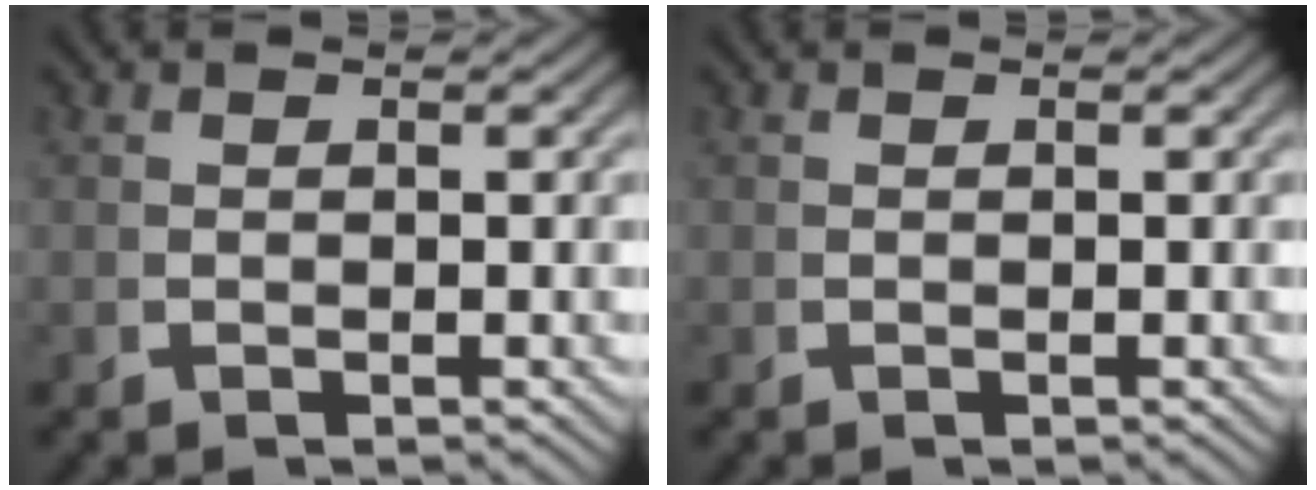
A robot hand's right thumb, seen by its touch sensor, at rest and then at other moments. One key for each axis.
{"total": 0.0}